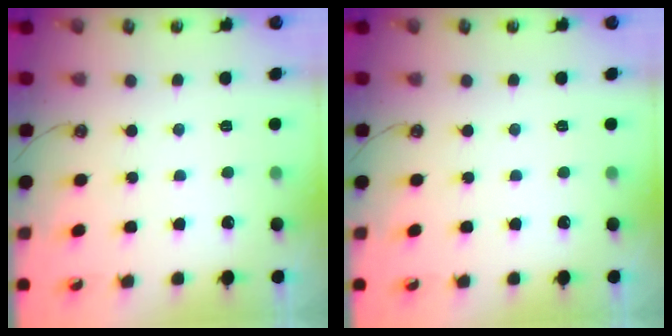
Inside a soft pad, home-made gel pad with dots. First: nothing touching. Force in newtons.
{"total": 0.0}